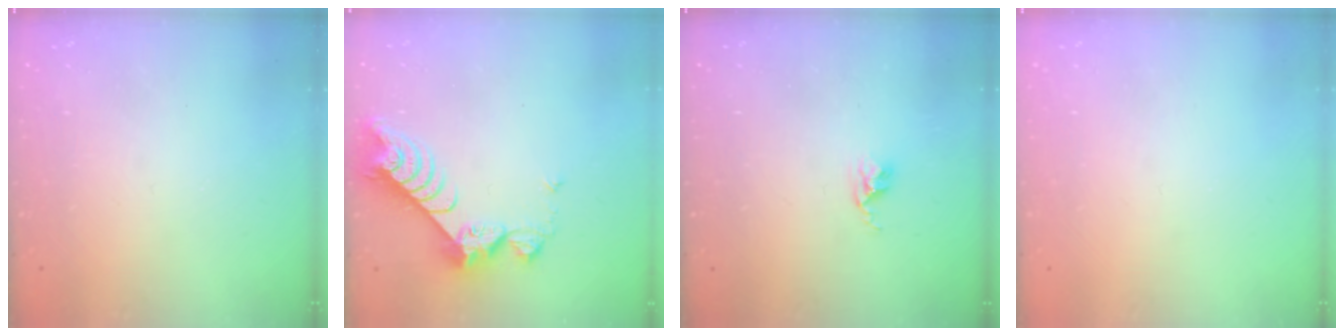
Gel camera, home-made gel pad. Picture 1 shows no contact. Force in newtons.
{"total": 8.8, "press": 8.7, "slide": 0.9}
{"total": 2.6, "press": 2.6, "slide": 0.4}
{"total": 0.0}